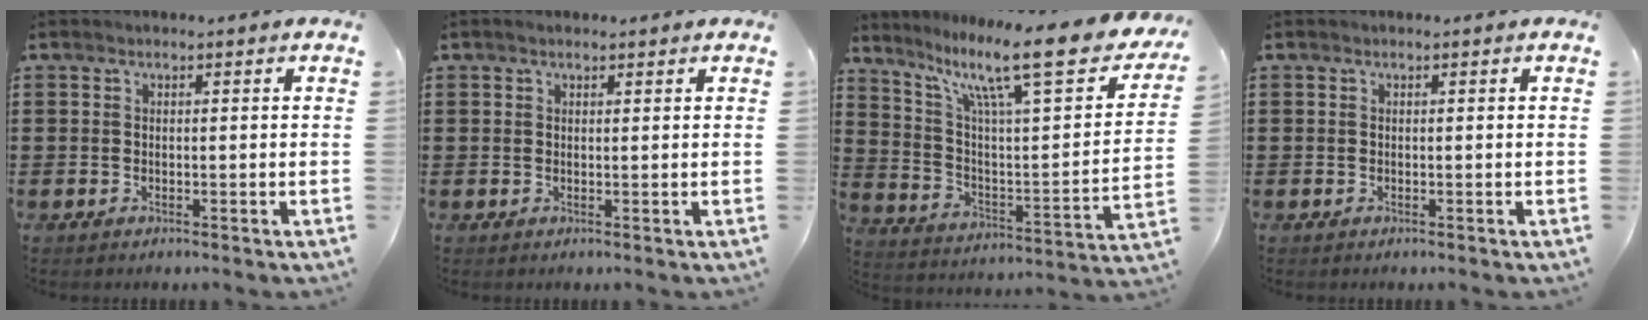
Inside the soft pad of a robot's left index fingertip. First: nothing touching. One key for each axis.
{"total": 0.9, "fx": 0.6, "fy": 0.2, "fz": 0.6, "tx": -0.013, "ty": 0.003, "tz": 0.011}
{"total": 14.5, "fx": 10.4, "fy": 1.9, "fz": 10.0, "tx": -0.194, "ty": -0.069, "tz": 0.162}
{"total": 0.0}